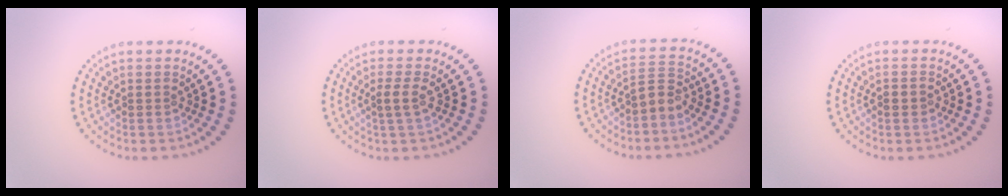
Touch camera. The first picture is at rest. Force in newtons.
{"total": 1.5, "press": 1.2, "slide": 0.9}
{"total": 1.8, "press": 1.3, "slide": 1.1}
{"total": 1.1, "press": 1.0, "slide": 0.5}